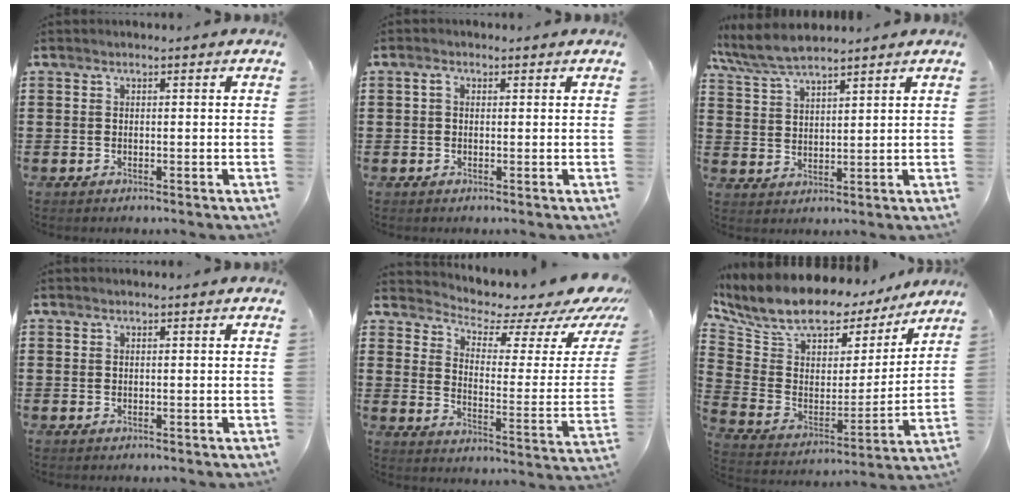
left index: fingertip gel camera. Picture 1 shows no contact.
{"total": 1.4, "force": [0.1, 1.0, 1.0], "torque": [-0.021, 0.008, 0.001]}
{"total": 6.1, "force": [5.4, 1.3, 2.4], "torque": [-0.064, -0.011, 0.102]}
{"total": 0.0}
{"total": 4.0, "force": [3.4, 1.1, 1.8], "torque": [-0.044, -0.043, 0.050]}
{"total": 10.0, "force": [8.7, 4.0, 3.1], "torque": [-0.093, -0.064, 0.149]}